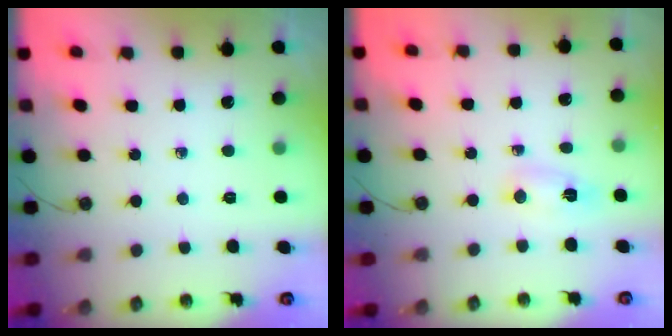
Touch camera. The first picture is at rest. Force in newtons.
{"total": 2.8, "press": 2.5, "slide": 1.4}